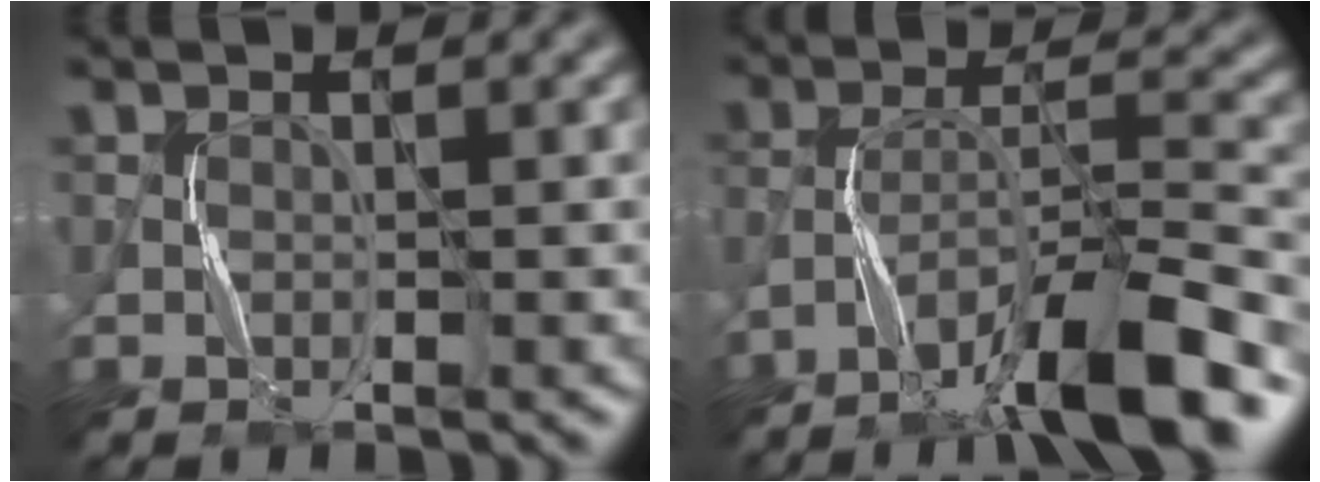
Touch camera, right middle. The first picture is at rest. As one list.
[{"total": 9.9, "force": [-6.7, 1.7, 7.2], "torque": [-0.120, 0.012, -0.117]}]